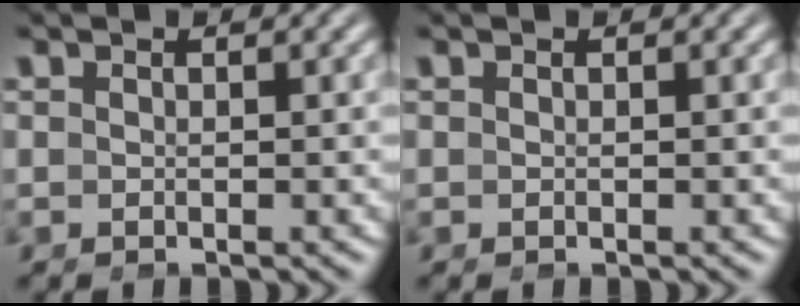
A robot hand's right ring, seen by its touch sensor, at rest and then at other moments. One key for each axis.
{"total": 0.0}